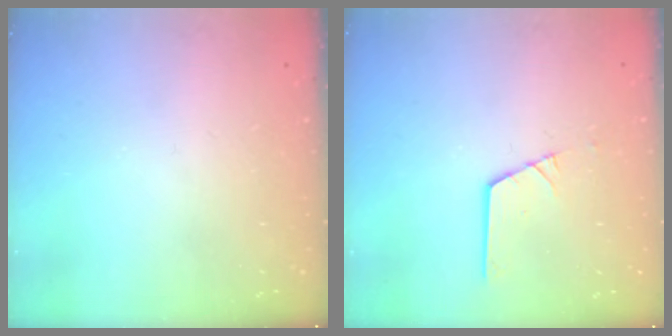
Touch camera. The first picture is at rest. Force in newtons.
{"total": 5.4, "press": 5.4, "slide": 0.1}